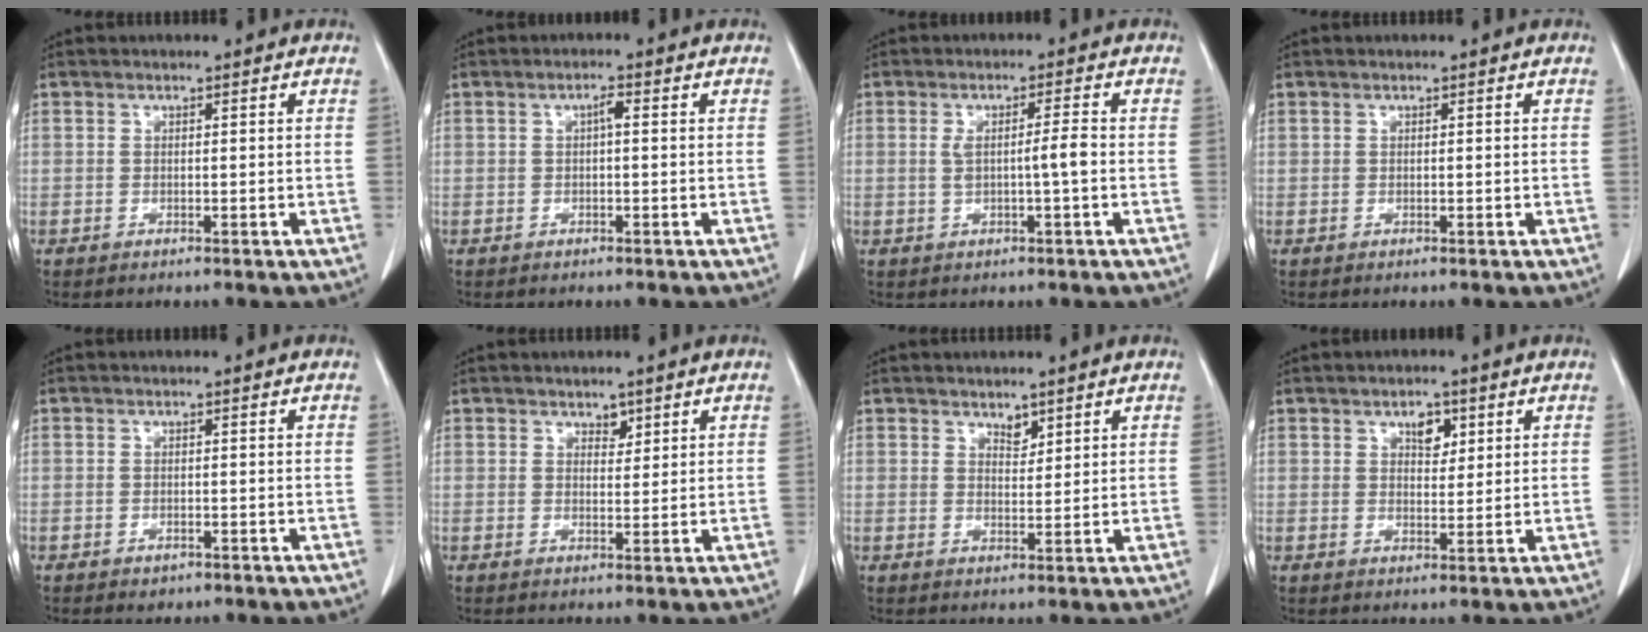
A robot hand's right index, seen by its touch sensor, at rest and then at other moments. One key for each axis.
{"total": 1.4, "fx": 0.1, "fy": 0.3, "fz": 1.4, "tx": -0.023, "ty": 0.004, "tz": 0.002}
{"total": 3.6, "fx": -0.1, "fy": -0.1, "fz": 3.6, "tx": -0.064, "ty": 0.006, "tz": 0.004}
{"total": 0.0}
{"total": 1.1, "fx": -0.7, "fy": 0.6, "fz": 0.6, "tx": -0.010, "ty": 0.000, "tz": -0.006}
{"total": 1.6, "fx": 1.2, "fy": 0.9, "fz": 0.6, "tx": -0.005, "ty": -0.005, "tz": 0.017}
{"total": 1.9, "fx": 1.5, "fy": 0.9, "fz": 0.8, "tx": -0.012, "ty": -0.006, "tz": 0.027}
{"total": 3.2, "fx": 1.6, "fy": 1.8, "fz": 2.2, "tx": -0.032, "ty": 0.001, "tz": 0.027}